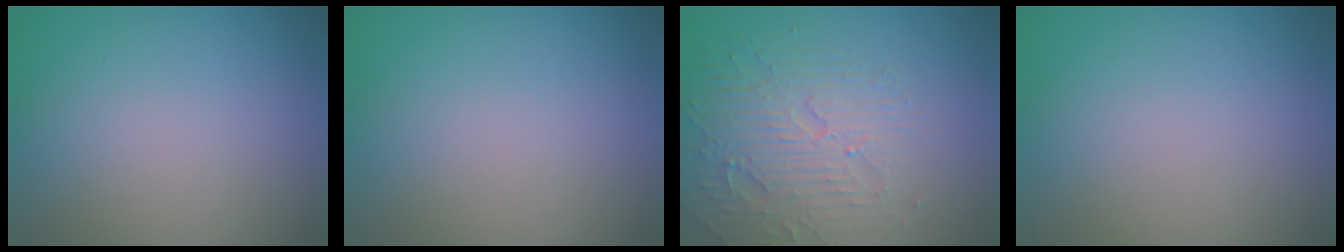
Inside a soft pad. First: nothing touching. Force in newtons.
{"total": 0.0}
{"total": 4.4, "press": 3.9, "slide": 2.1}
{"total": 0.0}